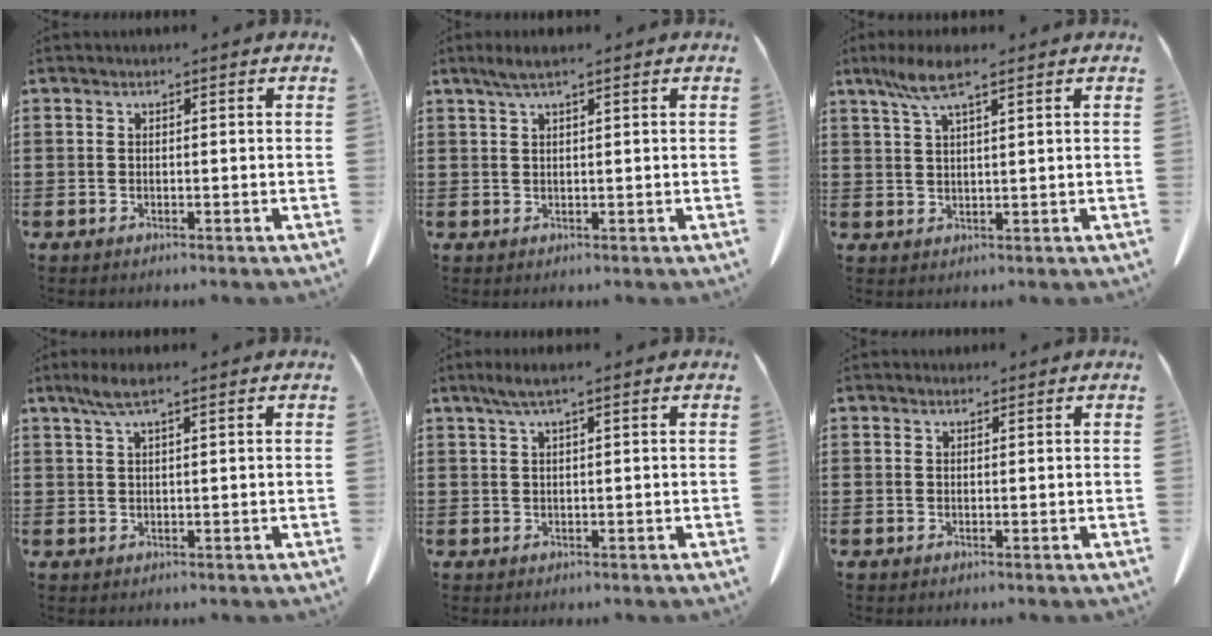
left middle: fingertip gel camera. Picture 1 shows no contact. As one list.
[{"total": 2.2, "force": [1.4, 0.2, 1.7], "torque": [-0.034, 0.003, 0.024]}, {"total": 5.8, "force": [3.6, 0.8, 4.5], "torque": [-0.095, 0.004, 0.063]}, {"total": 3.1, "force": [1.8, 0.4, 2.5], "torque": [-0.051, 0.002, 0.032]}, {"total": 2.3, "force": [1.2, 0.1, 2.0], "torque": [-0.038, 0.002, 0.021]}, {"total": 0.7, "force": [0.6, 0.3, 0.0], "torque": [-0.002, 0.002, 0.012]}]